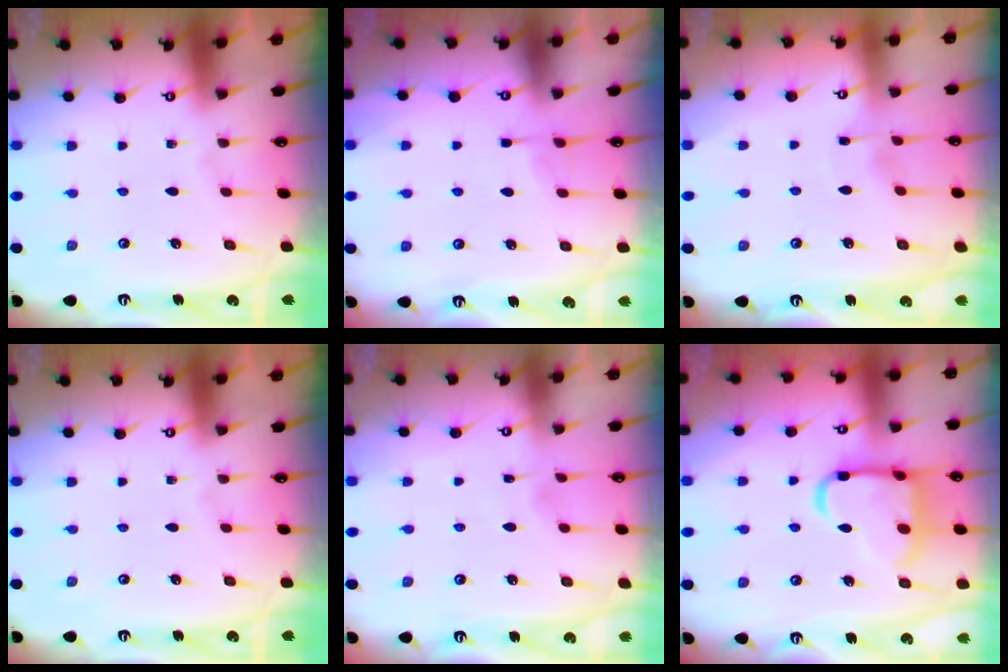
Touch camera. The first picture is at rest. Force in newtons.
{"total": 3.0, "press": 3.0, "slide": 0.5}
{"total": 3.6, "press": 3.6, "slide": 0.5}
{"total": 0.0}
{"total": 2.7, "press": 2.7, "slide": 0.3}
{"total": 16.5, "press": 16.5, "slide": 1.3}